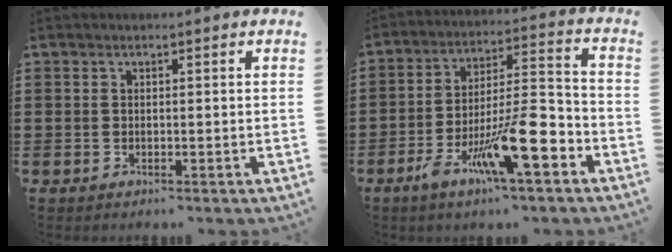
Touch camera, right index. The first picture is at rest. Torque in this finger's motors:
{"motor_torque": [2.14, 0.00, 0.50, 0.21]}